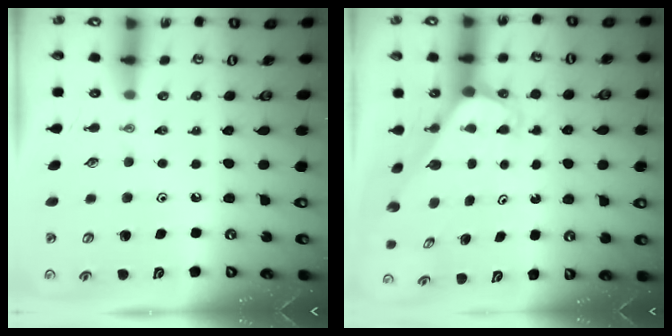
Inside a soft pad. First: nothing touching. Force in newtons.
{"total": 1.9, "press": 1.9, "slide": 0.2}